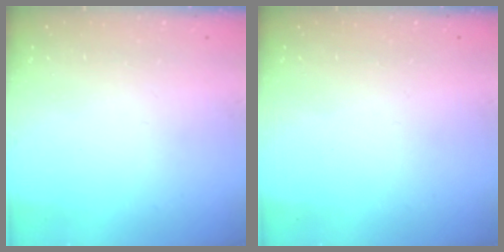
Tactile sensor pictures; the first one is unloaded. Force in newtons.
{"total": 0.0}